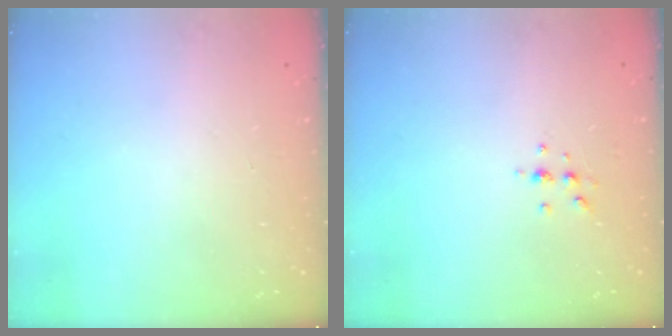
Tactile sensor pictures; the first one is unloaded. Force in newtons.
{"total": 5.2, "press": 5.1, "slide": 0.9}